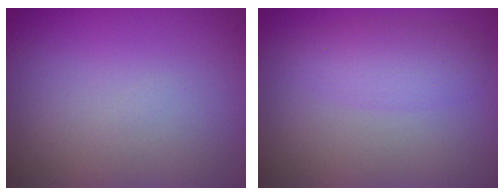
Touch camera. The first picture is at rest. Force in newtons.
{"total": 2.5, "press": 2.5, "slide": 0.2}